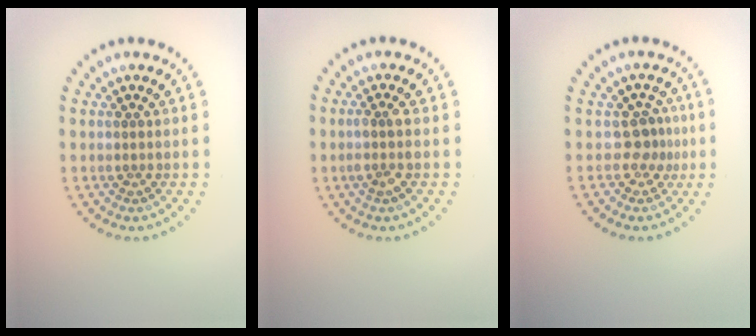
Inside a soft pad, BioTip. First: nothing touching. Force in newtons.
{"total": 1.6, "press": 1.4, "slide": 0.8}
{"total": 2.0, "press": 1.4, "slide": 1.5}